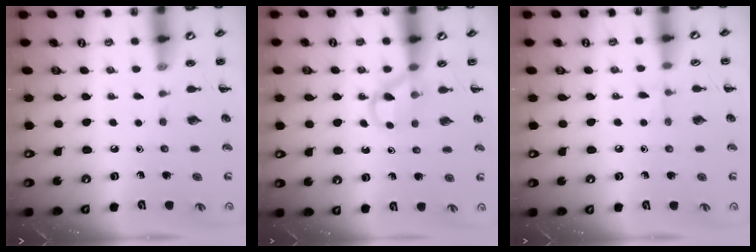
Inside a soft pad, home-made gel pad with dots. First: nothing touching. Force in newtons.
{"total": 5.0, "press": 4.8, "slide": 1.2}
{"total": 3.8, "press": 3.5, "slide": 1.4}